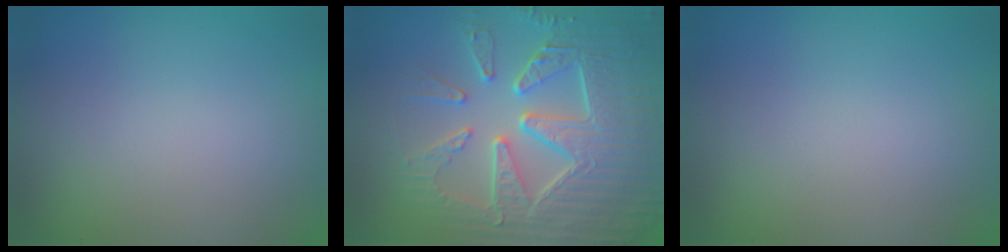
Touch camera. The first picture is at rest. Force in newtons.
{"total": 9.8, "press": 6.6, "slide": 7.3}
{"total": 0.0}